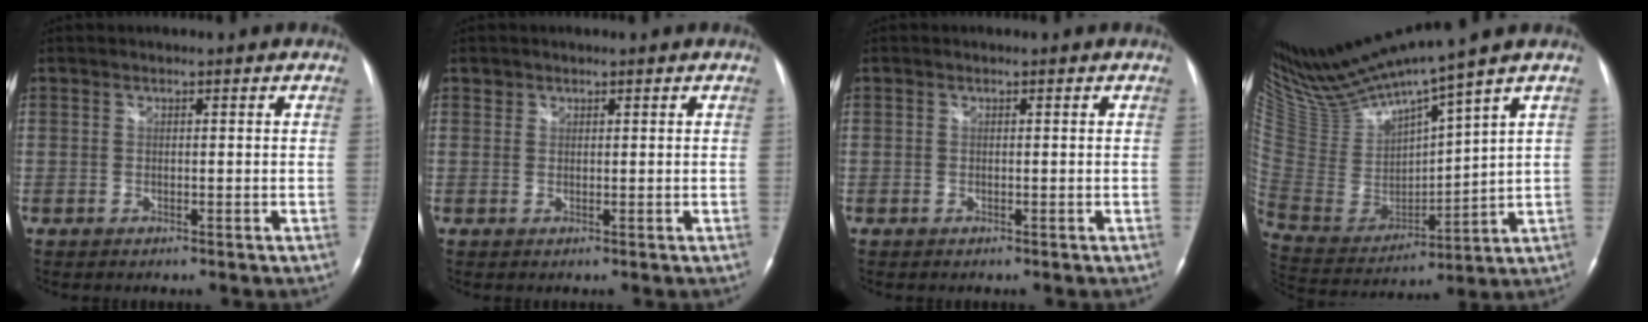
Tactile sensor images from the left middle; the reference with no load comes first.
{"total": 0.8, "force": [0.6, 0.6, -0.1], "torque": [0.007, 0.002, 0.007]}
{"total": 0.0}
{"total": 17.6, "force": [15.2, -0.5, 8.7], "torque": [-0.168, -0.022, 0.304]}